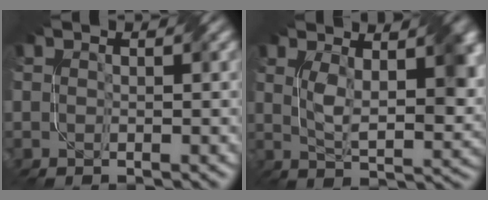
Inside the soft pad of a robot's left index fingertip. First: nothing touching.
{"total": 7.4, "force": [2.2, 2.8, 6.4], "torque": [-0.111, -0.008, 0.042]}